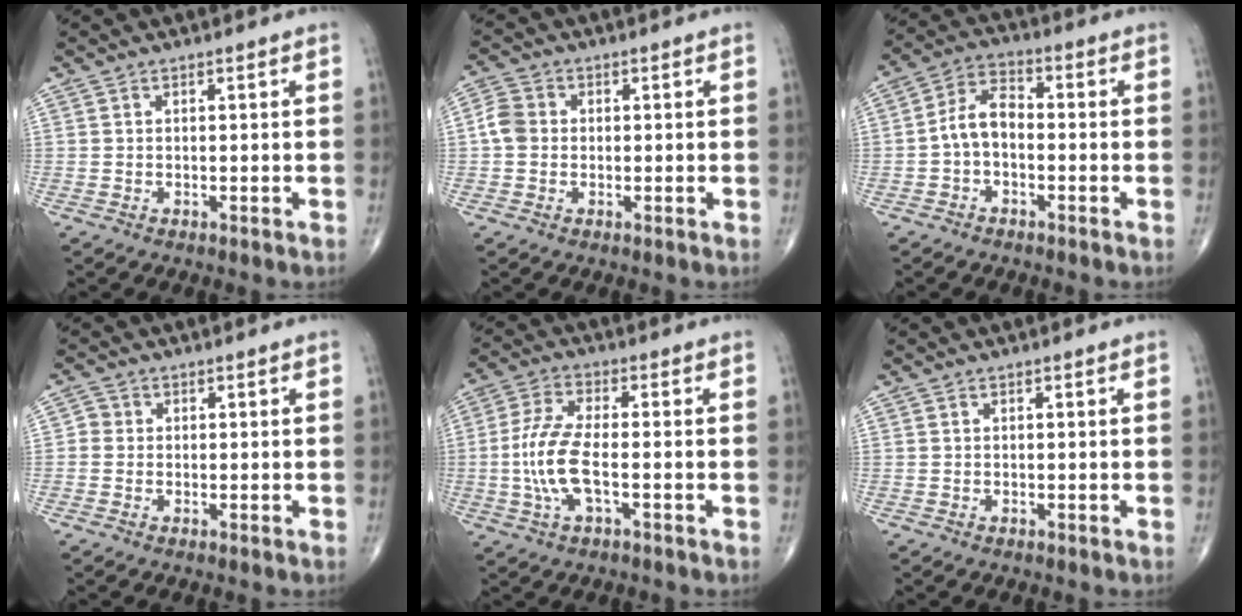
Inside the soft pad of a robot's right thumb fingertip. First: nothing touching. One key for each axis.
{"total": 4.1, "fx": -0.2, "fy": 3.5, "fz": 2.1, "tx": -0.035, "ty": 0.009, "tz": -0.011}
{"total": 6.6, "fx": -1.3, "fy": 4.1, "fz": 5.0, "tx": -0.084, "ty": 0.029, "tz": -0.037}
{"total": 1.8, "fx": -0.1, "fy": 1.7, "fz": 0.6, "tx": 0.002, "ty": 0.005, "tz": -0.009}
{"total": 9.5, "fx": -1.8, "fy": 3.2, "fz": 8.7, "tx": -0.199, "ty": 0.014, "tz": -0.037}
{"total": 0.0}